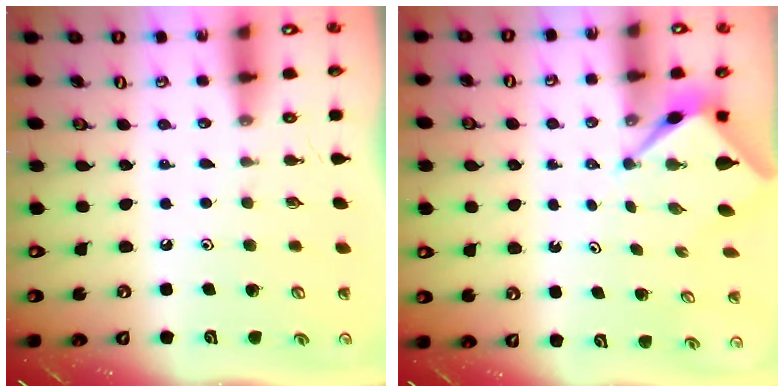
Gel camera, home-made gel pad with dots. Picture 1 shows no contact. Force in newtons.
{"total": 2.6, "press": 2.6, "slide": 0.1}